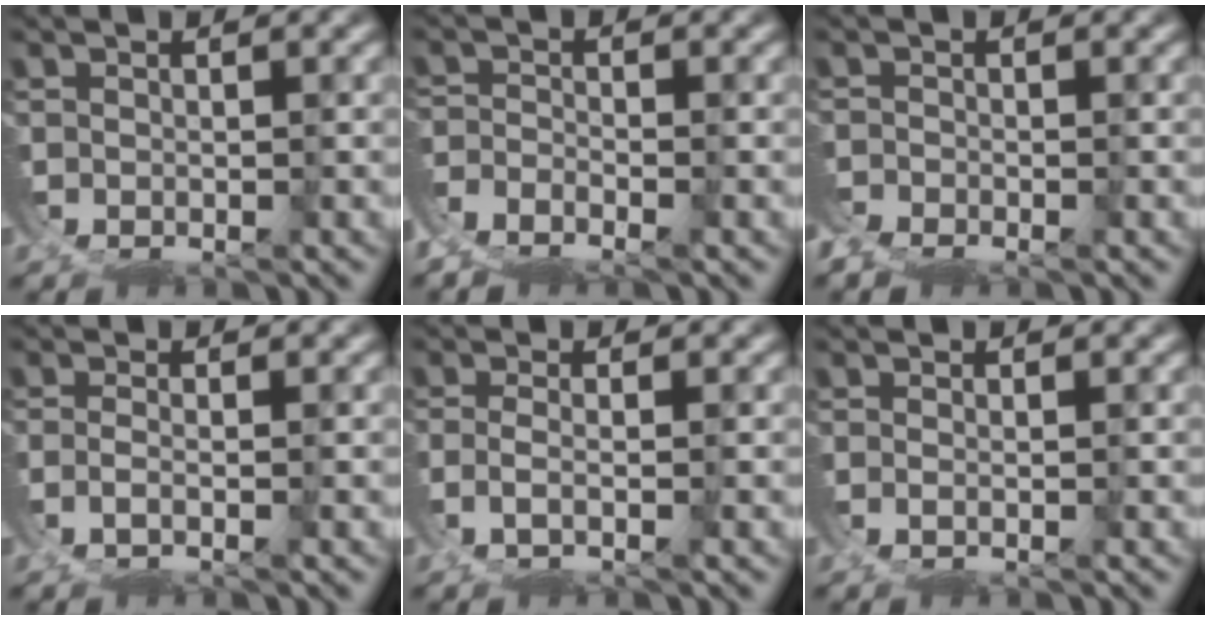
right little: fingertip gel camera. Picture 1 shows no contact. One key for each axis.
{"total": 5.4, "fx": -3.9, "fy": 3.2, "fz": 2.0, "tx": -0.046, "ty": -0.022, "tz": -0.063}
{"total": 3.5, "fx": -2.5, "fy": 2.3, "fz": 1.1, "tx": -0.029, "ty": -0.017, "tz": -0.043}
{"total": 1.6, "fx": -0.9, "fy": 0.7, "fz": 1.1, "tx": -0.032, "ty": -0.014, "tz": -0.012}
{"total": 2.1, "fx": -0.8, "fy": 1.1, "fz": 1.6, "tx": -0.044, "ty": -0.015, "tz": -0.012}
{"total": 0.6, "fx": -0.4, "fy": 0.2, "fz": 0.5, "tx": -0.015, "ty": -0.005, "tz": -0.007}